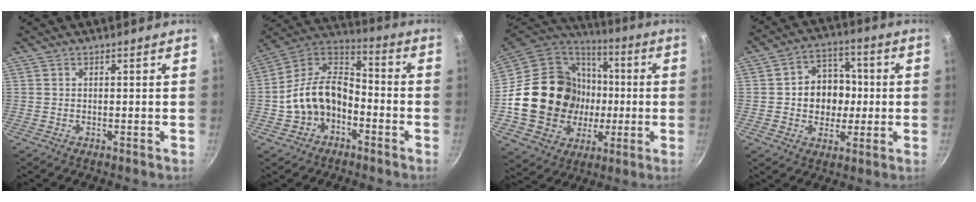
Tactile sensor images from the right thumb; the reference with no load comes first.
{"total": 13.8, "force": [-4.4, 9.7, 8.8], "torque": [-0.136, 0.061, -0.093]}
{"total": 25.4, "force": [-0.9, 22.0, 12.7], "torque": [-0.209, 0.034, 0.007]}
{"total": 11.4, "force": [-0.1, 9.4, 6.4], "torque": [-0.054, 0.014, -0.006]}